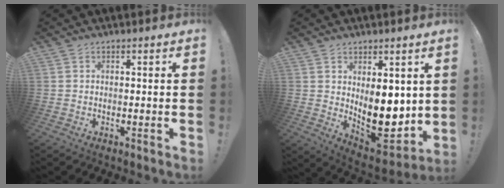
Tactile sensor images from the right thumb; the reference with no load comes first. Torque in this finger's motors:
{"motor_torque": [1.39, 2.77, 0.82, -0.32, 0.08]}